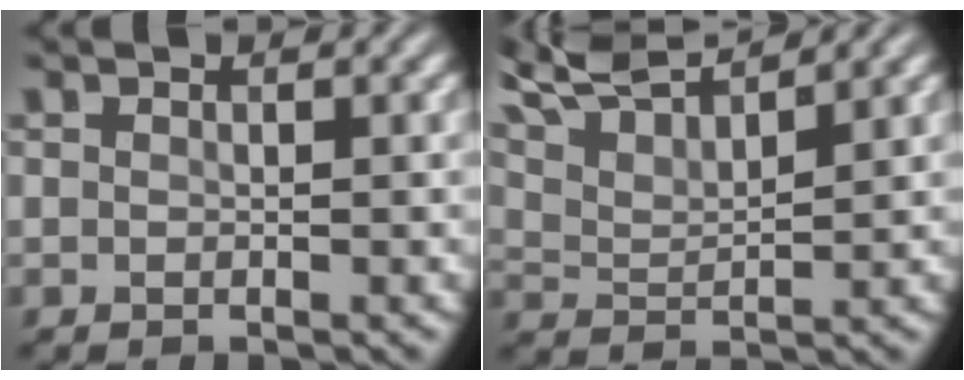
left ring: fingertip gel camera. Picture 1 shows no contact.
{"total": 7.9, "force": [6.8, 1.6, 3.7], "torque": [-0.083, 0.023, 0.107]}